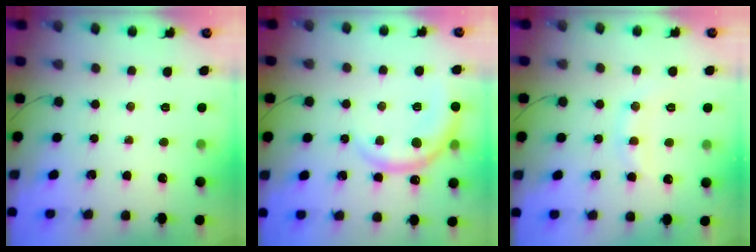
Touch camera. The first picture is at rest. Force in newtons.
{"total": 8.7, "press": 8.7, "slide": 0.5}
{"total": 9.3, "press": 9.2, "slide": 1.0}